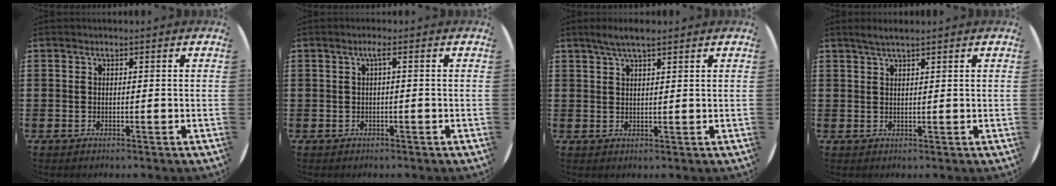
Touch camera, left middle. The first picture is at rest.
{"total": 1.3, "force": [0.1, 0.0, 1.3], "torque": [-0.023, 0.004, -0.002]}
{"total": 3.5, "force": [2.7, 0.6, 2.1], "torque": [-0.038, 0.001, 0.047]}
{"total": 1.8, "force": [1.4, 0.0, 1.1], "torque": [-0.022, 0.003, 0.026]}